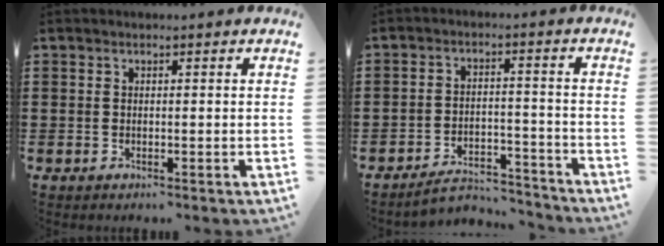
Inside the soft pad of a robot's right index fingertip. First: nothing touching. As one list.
[{"total": 5.2, "force": [-4.9, 1.2, 1.4], "torque": [-0.029, 0.005, -0.096]}]